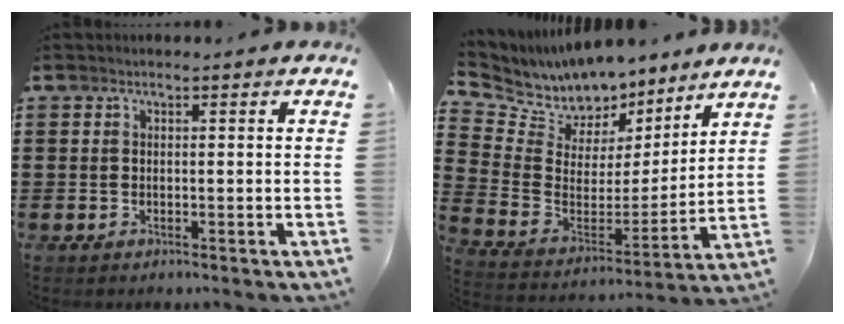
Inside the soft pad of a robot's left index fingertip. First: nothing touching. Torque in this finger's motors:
{"motor_torque": [2.14, 0.00, 0.33, 0.06]}